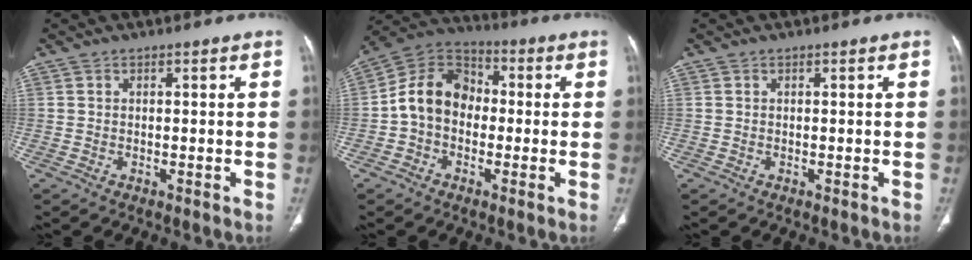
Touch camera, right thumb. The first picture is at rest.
{"total": 11.4, "force": [-1.0, 8.9, 7.0], "torque": [-0.110, 0.039, -0.035]}
{"total": 0.0}